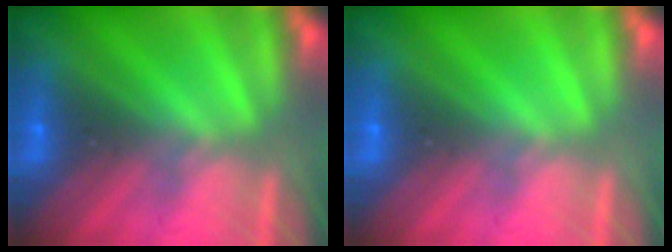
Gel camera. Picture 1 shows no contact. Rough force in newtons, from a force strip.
{"total": 0.0}